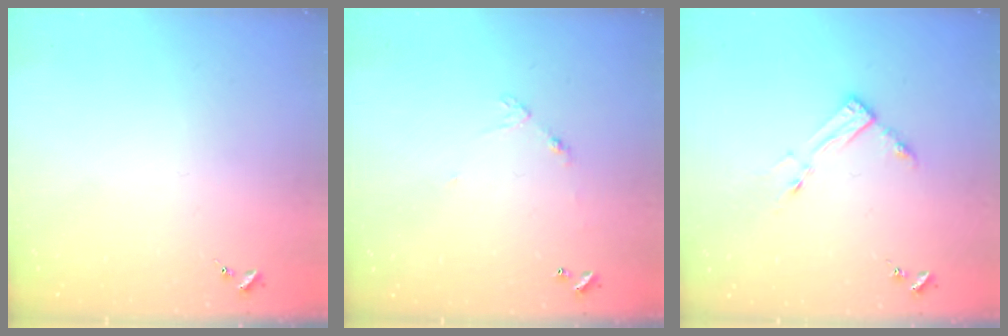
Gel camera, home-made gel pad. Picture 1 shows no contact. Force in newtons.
{"total": 4.6, "press": 4.6, "slide": 0.3}
{"total": 7.4, "press": 7.4, "slide": 0.6}